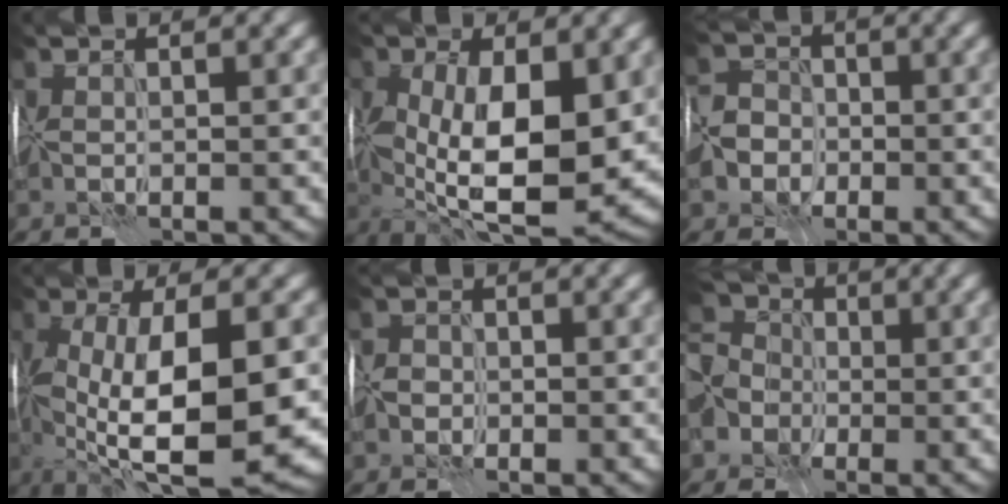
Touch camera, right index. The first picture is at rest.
{"total": 12.6, "force": [-1.1, 6.7, 10.7], "torque": [-0.186, -0.031, -0.011]}
{"total": 7.1, "force": [-3.1, 5.8, 2.6], "torque": [-0.041, -0.009, -0.084]}
{"total": 13.8, "force": [-3.4, 5.1, 12.3], "torque": [-0.216, -0.020, -0.052]}
{"total": 2.0, "force": [-1.2, 1.5, 0.4], "torque": [0.001, -0.001, -0.024]}
{"total": 8.7, "force": [-2.0, 7.1, 4.6], "torque": [-0.108, -0.003, -0.055]}